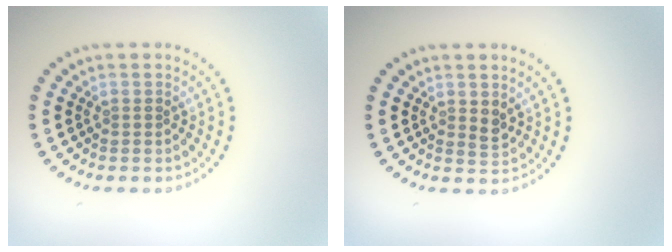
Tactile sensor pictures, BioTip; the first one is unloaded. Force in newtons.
{"total": 1.1, "press": 1.0, "slide": 0.5}